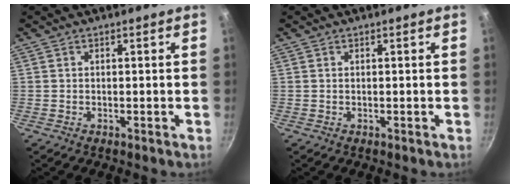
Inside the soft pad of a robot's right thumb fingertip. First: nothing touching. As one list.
[{"total": 0.0}]